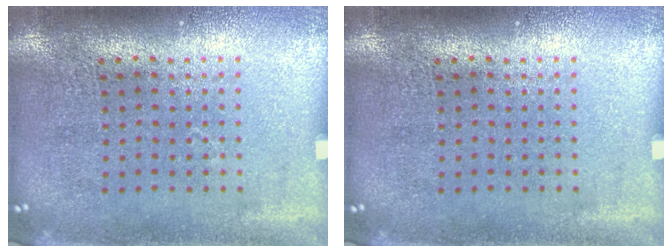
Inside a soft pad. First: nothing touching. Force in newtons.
{"total": 0.0}